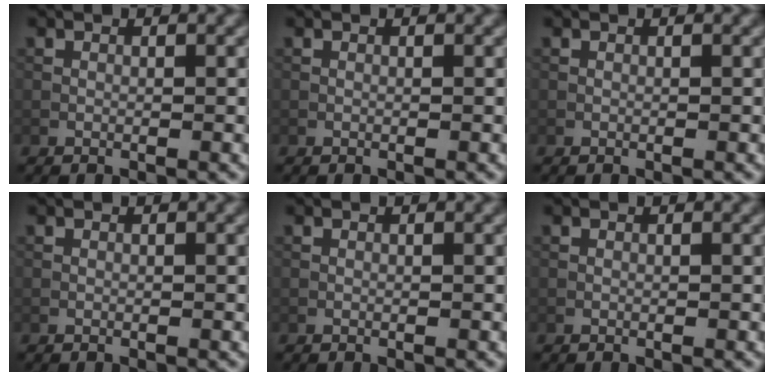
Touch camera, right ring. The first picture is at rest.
{"total": 0.0}
{"total": 0.0}
{"total": 0.0}
{"total": 0.0}
{"total": 0.0}